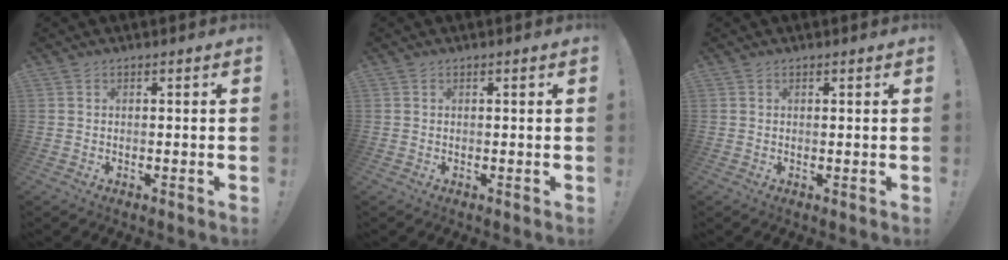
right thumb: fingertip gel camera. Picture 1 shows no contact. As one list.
[{"total": 0.0}, {"total": 0.6, "force": [0.4, -0.1, 0.4], "torque": [0.004, -0.005, 0.004]}]